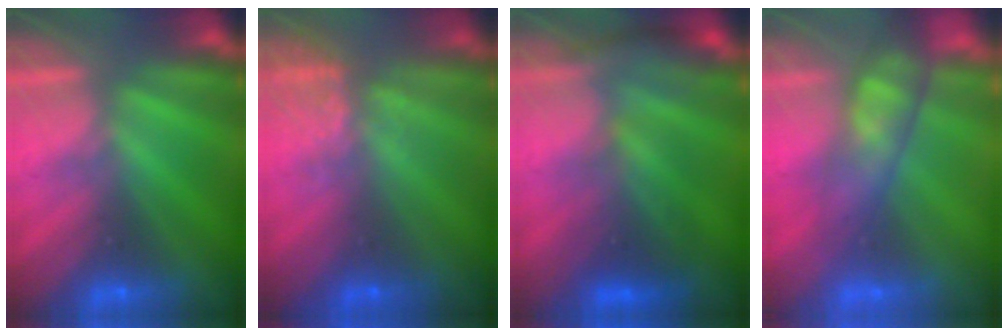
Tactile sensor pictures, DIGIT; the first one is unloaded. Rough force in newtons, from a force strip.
{"total": 3.8}
{"total": 2.7}
{"total": 4.4}